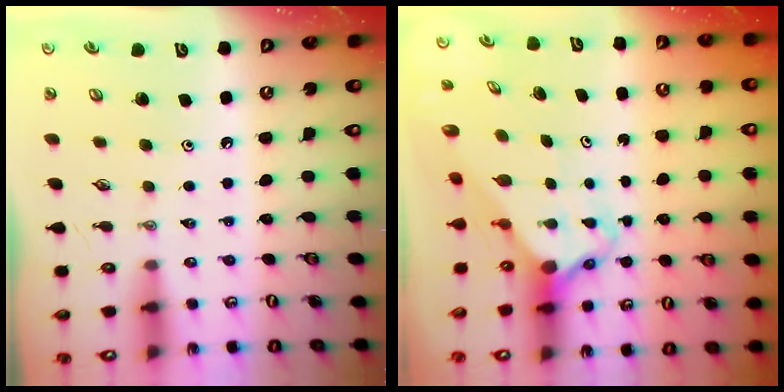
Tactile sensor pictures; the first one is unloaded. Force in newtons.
{"total": 3.7, "press": 3.7, "slide": 0.3}